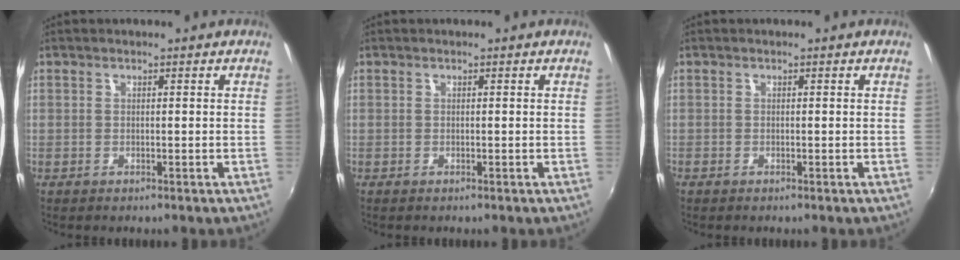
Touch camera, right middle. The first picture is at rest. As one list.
[{"total": 0.0}, {"total": 0.0}]